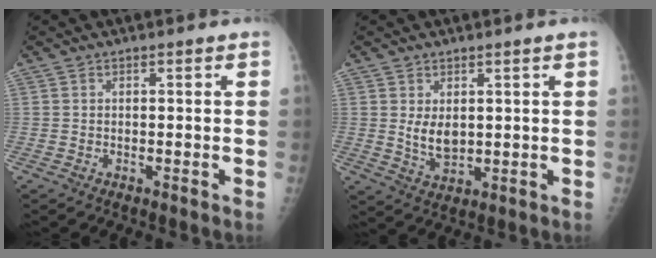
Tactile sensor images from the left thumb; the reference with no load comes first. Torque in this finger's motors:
{"motor_torque": [0.84, 0.99, 0.54, -0.16, 0.04]}